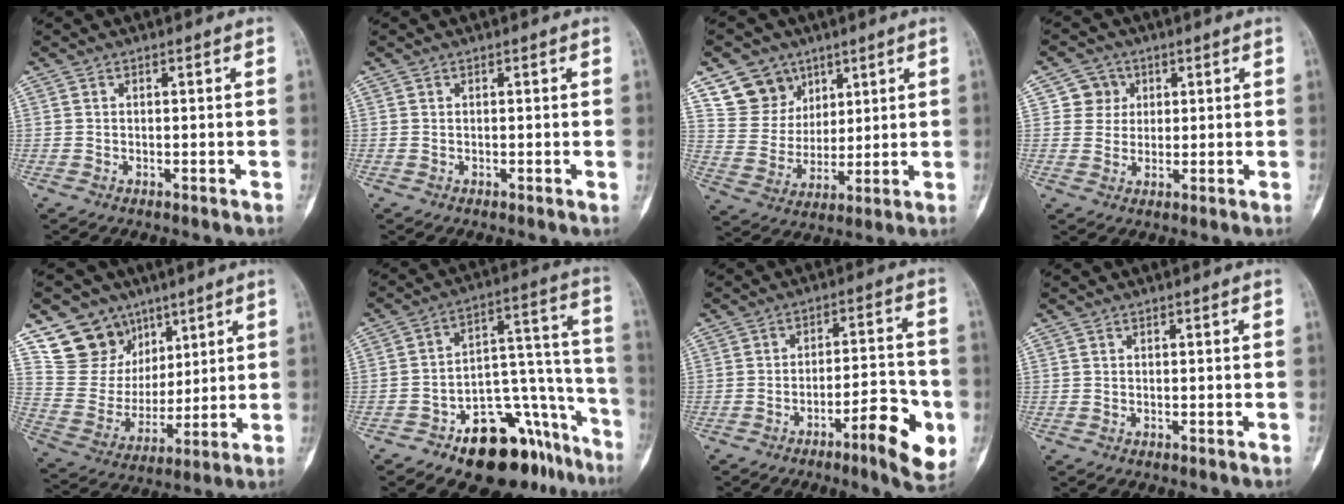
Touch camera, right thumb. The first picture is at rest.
{"total": 0.0}
{"total": 10.6, "force": [6.4, 8.2, 2.1], "torque": [0.000, -0.041, 0.129]}
{"total": 4.5, "force": [1.4, 4.2, 0.3], "torque": [0.024, 0.000, 0.018]}
{"total": 14.5, "force": [8.7, 11.0, 3.5], "torque": [-0.028, -0.042, 0.177]}
{"total": 20.0, "force": [-12.5, 10.0, 12.0], "torque": [-0.089, 0.131, -0.181]}
{"total": 11.0, "force": [-4.6, 2.6, 9.6], "torque": [-0.123, 0.027, -0.066]}
{"total": 0.0}